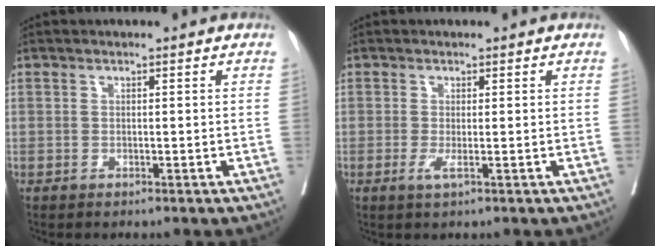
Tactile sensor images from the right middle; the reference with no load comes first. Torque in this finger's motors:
{"motor_torque": [0.33, -0.31, 0.16, 0.06]}